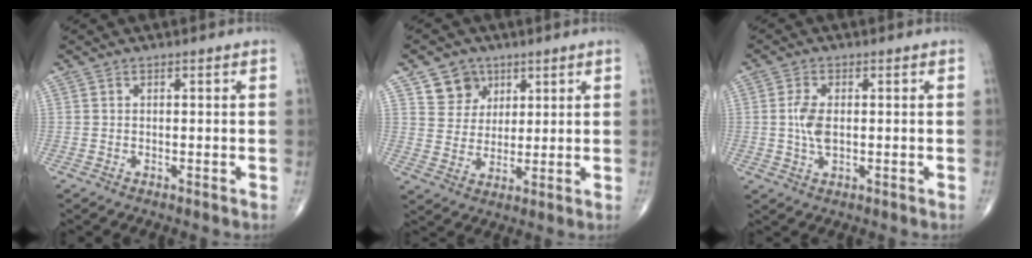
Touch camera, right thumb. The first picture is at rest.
{"total": 6.9, "force": [3.9, 5.5, 1.5], "torque": [0.003, -0.023, 0.072]}
{"total": 4.7, "force": [0.1, 2.4, 4.0], "torque": [-0.088, -0.001, 0.001]}